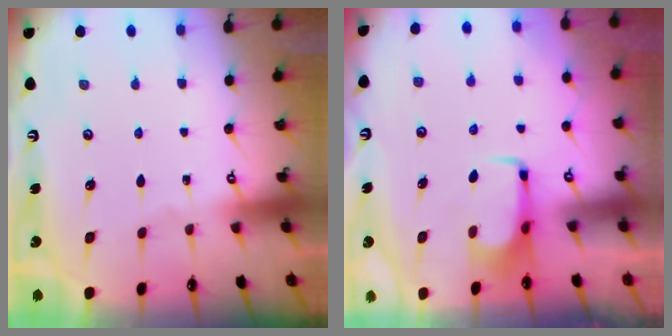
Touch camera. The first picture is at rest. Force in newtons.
{"total": 1.6, "press": 1.5, "slide": 0.4}